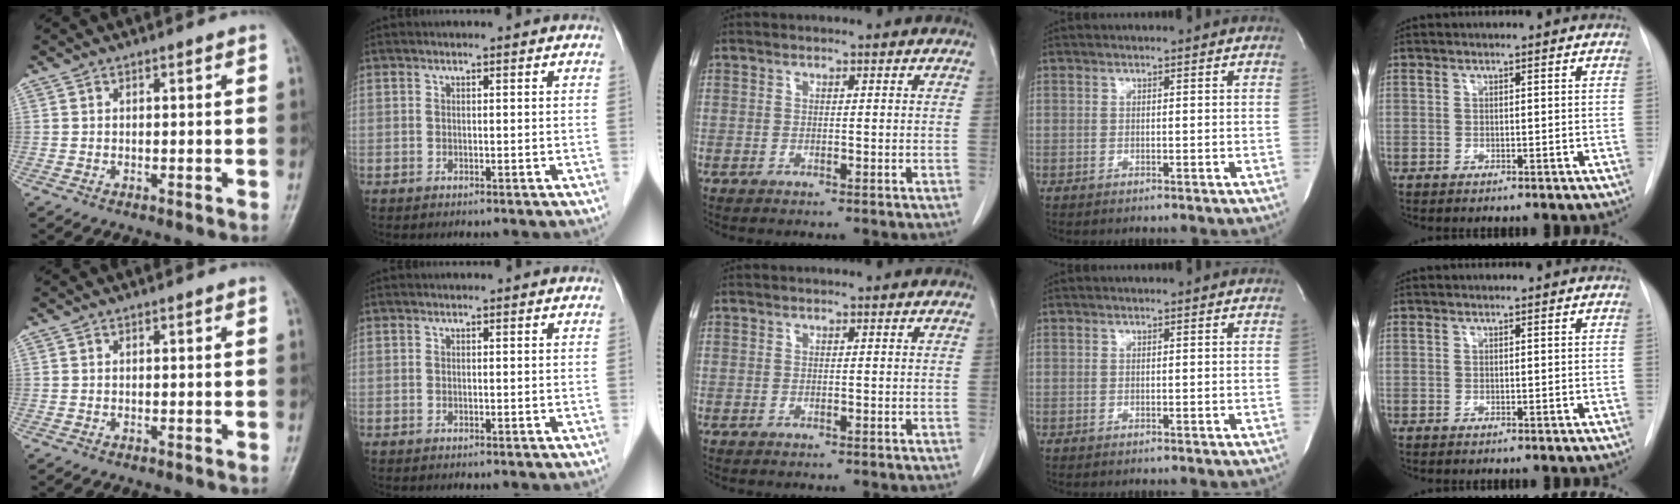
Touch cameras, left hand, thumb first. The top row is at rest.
{}